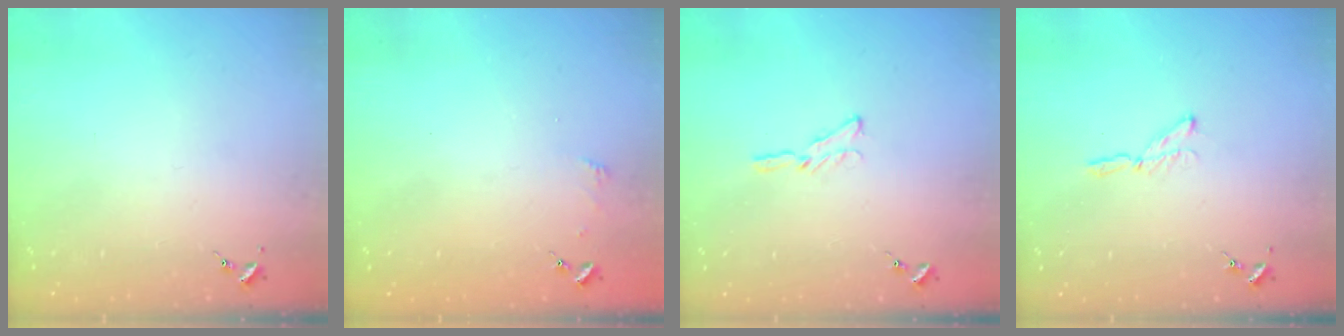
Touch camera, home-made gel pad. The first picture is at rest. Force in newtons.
{"total": 2.4, "press": 2.4, "slide": 0.2}
{"total": 4.4, "press": 4.4, "slide": 0.5}
{"total": 3.9, "press": 3.9, "slide": 0.4}